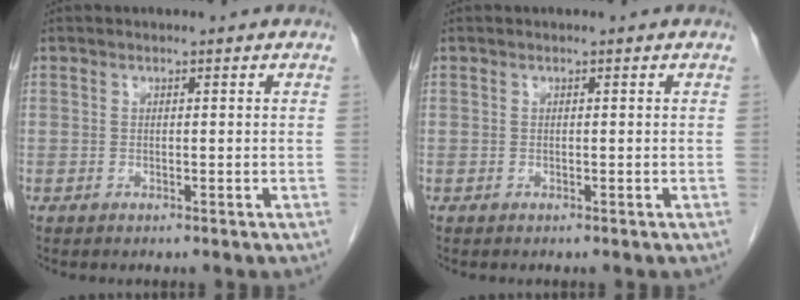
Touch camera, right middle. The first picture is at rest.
{"total": 0.0}